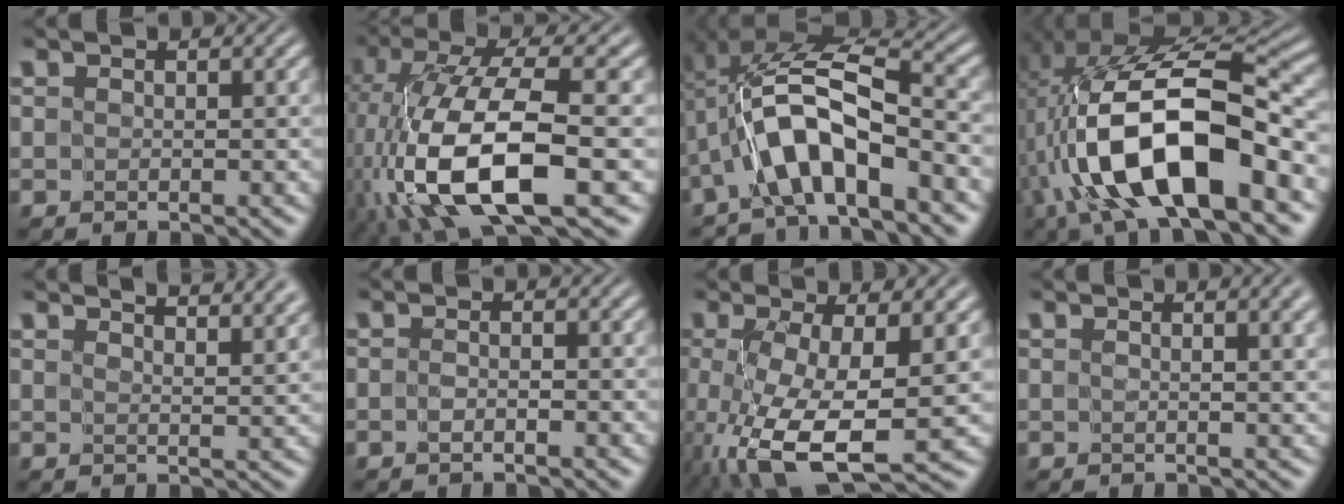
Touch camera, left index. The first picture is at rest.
{"total": 13.1, "force": [-4.0, 4.5, 11.6], "torque": [-0.228, -0.004, -0.073]}
{"total": 8.5, "force": [-3.6, 2.8, 7.1], "torque": [-0.130, 0.018, -0.072]}
{"total": 14.0, "force": [-3.3, 5.2, 12.5], "torque": [-0.219, 0.007, -0.060]}
{"total": 7.0, "force": [5.8, 1.9, 3.4], "torque": [-0.016, 0.023, 0.043]}
{"total": 0.8, "force": [-0.7, -0.3, 0.2], "torque": [-0.005, -0.003, -0.011]}
{"total": 9.1, "force": [-2.1, 2.7, 8.4], "torque": [-0.162, -0.014, -0.033]}
{"total": 4.0, "force": [1.6, 1.4, 3.3], "torque": [-0.024, 0.006, 0.002]}